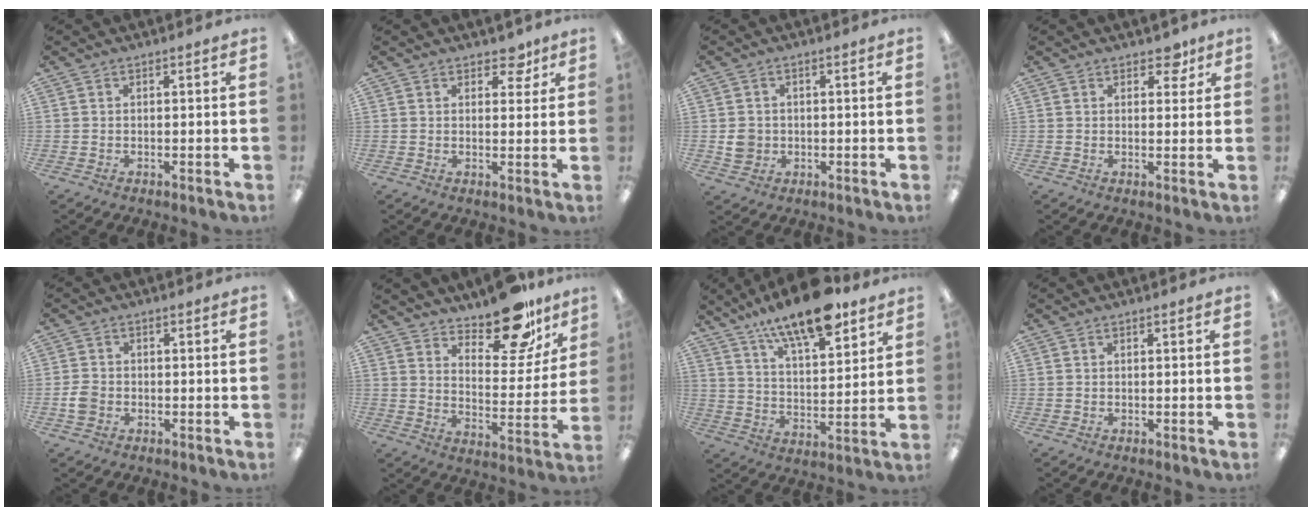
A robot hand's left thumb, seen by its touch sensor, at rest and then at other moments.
{"total": 4.8, "force": [3.2, 2.9, 2.0], "torque": [-0.007, -0.014, 0.052]}
{"total": 3.8, "force": [-0.2, 3.6, 1.3], "torque": [-0.015, 0.004, -0.002]}
{"total": 4.3, "force": [2.9, 2.5, 1.9], "torque": [-0.010, -0.010, 0.047]}
{"total": 3.2, "force": [-1.1, 2.5, 1.7], "torque": [-0.027, 0.008, -0.019]}
{"total": 16.1, "force": [13.1, 6.2, 6.9], "torque": [-0.087, -0.098, 0.227]}
{"total": 15.9, "force": [12.0, 5.3, 9.0], "torque": [-0.148, -0.067, 0.205]}
{"total": 0.0}